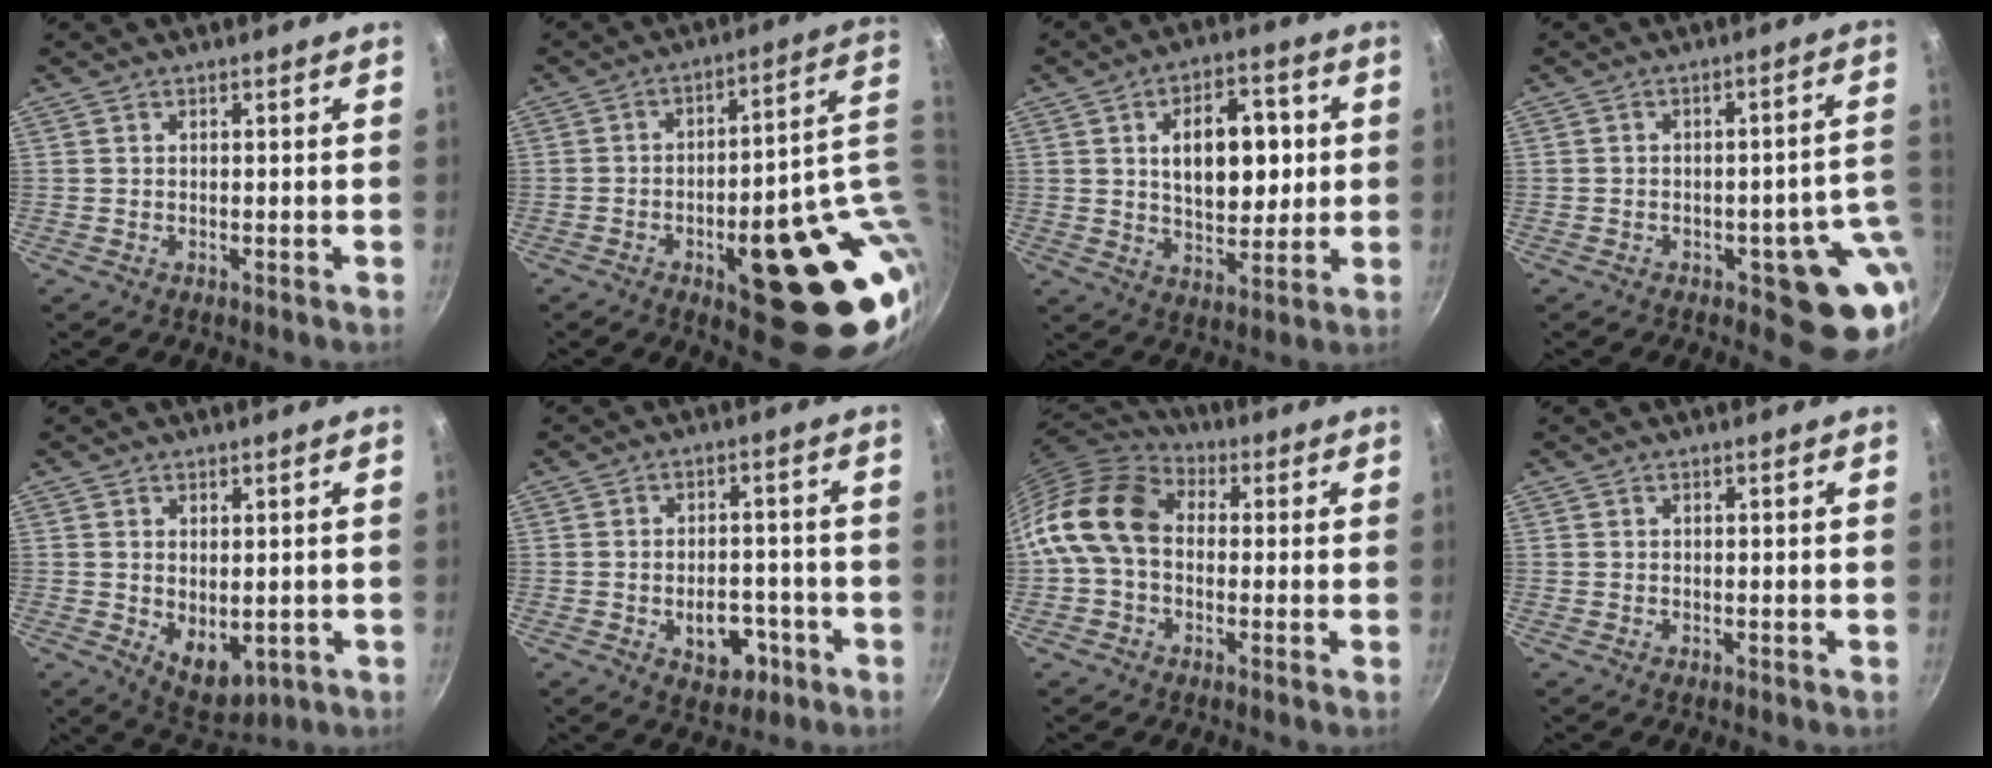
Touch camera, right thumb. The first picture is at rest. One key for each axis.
{"total": 25.0, "fx": -2.0, "fy": 10.2, "fz": 22.8, "tx": -0.236, "ty": 0.003, "tz": -0.005}
{"total": 14.3, "fx": 2.3, "fy": 8.5, "fz": 11.3, "tx": -0.126, "ty": -0.003, "tz": 0.037}
{"total": 11.5, "fx": -2.3, "fy": 5.6, "fz": 9.8, "tx": -0.051, "ty": 0.016, "tz": -0.025}
{"total": 7.0, "fx": -0.2, "fy": 4.4, "fz": 5.4, "tx": -0.067, "ty": -0.017, "tz": 0.014}
{"total": 7.9, "fx": -3.0, "fy": 5.3, "fz": 5.1, "tx": -0.041, "ty": 0.020, "tz": -0.035}
{"total": 14.9, "fx": 0.4, "fy": 10.9, "fz": 10.1, "tx": -0.172, "ty": 0.032, "tz": -0.014}
{"total": 0.0}